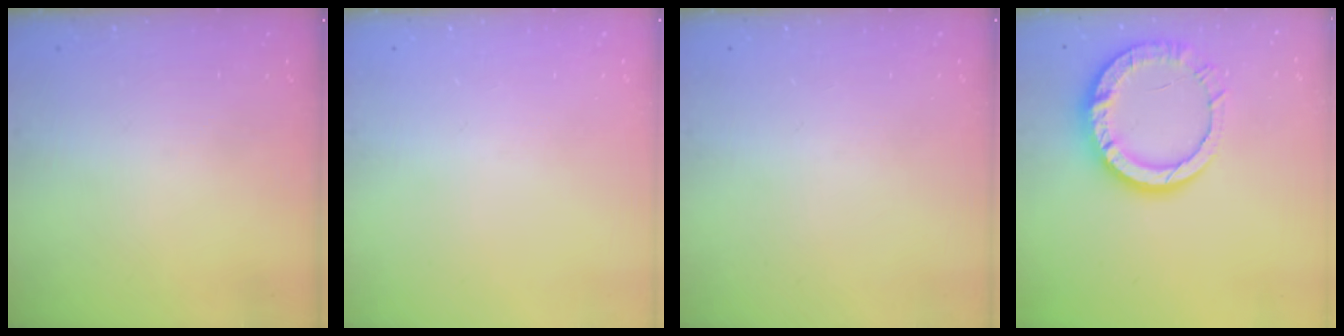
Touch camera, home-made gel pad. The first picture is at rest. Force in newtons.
{"total": 0.0}
{"total": 0.0}
{"total": 14.5, "press": 14.3, "slide": 2.2}